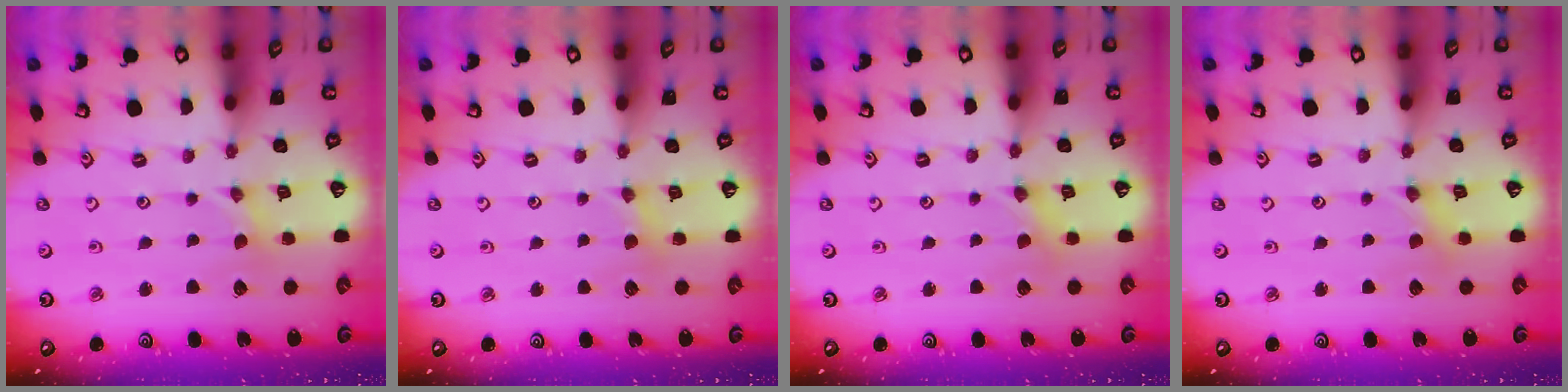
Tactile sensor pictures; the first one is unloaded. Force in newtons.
{"total": 2.7, "press": 2.7, "slide": 0.4}
{"total": 2.2, "press": 2.2, "slide": 0.3}
{"total": 2.2, "press": 2.2, "slide": 0.3}